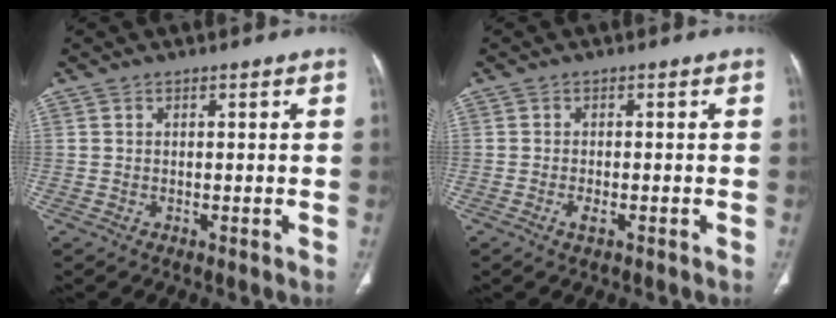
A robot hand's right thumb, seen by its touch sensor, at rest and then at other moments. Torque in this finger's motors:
{"motor_torque": [-0.25, 0.03, 0.14, 0.48, -0.01]}